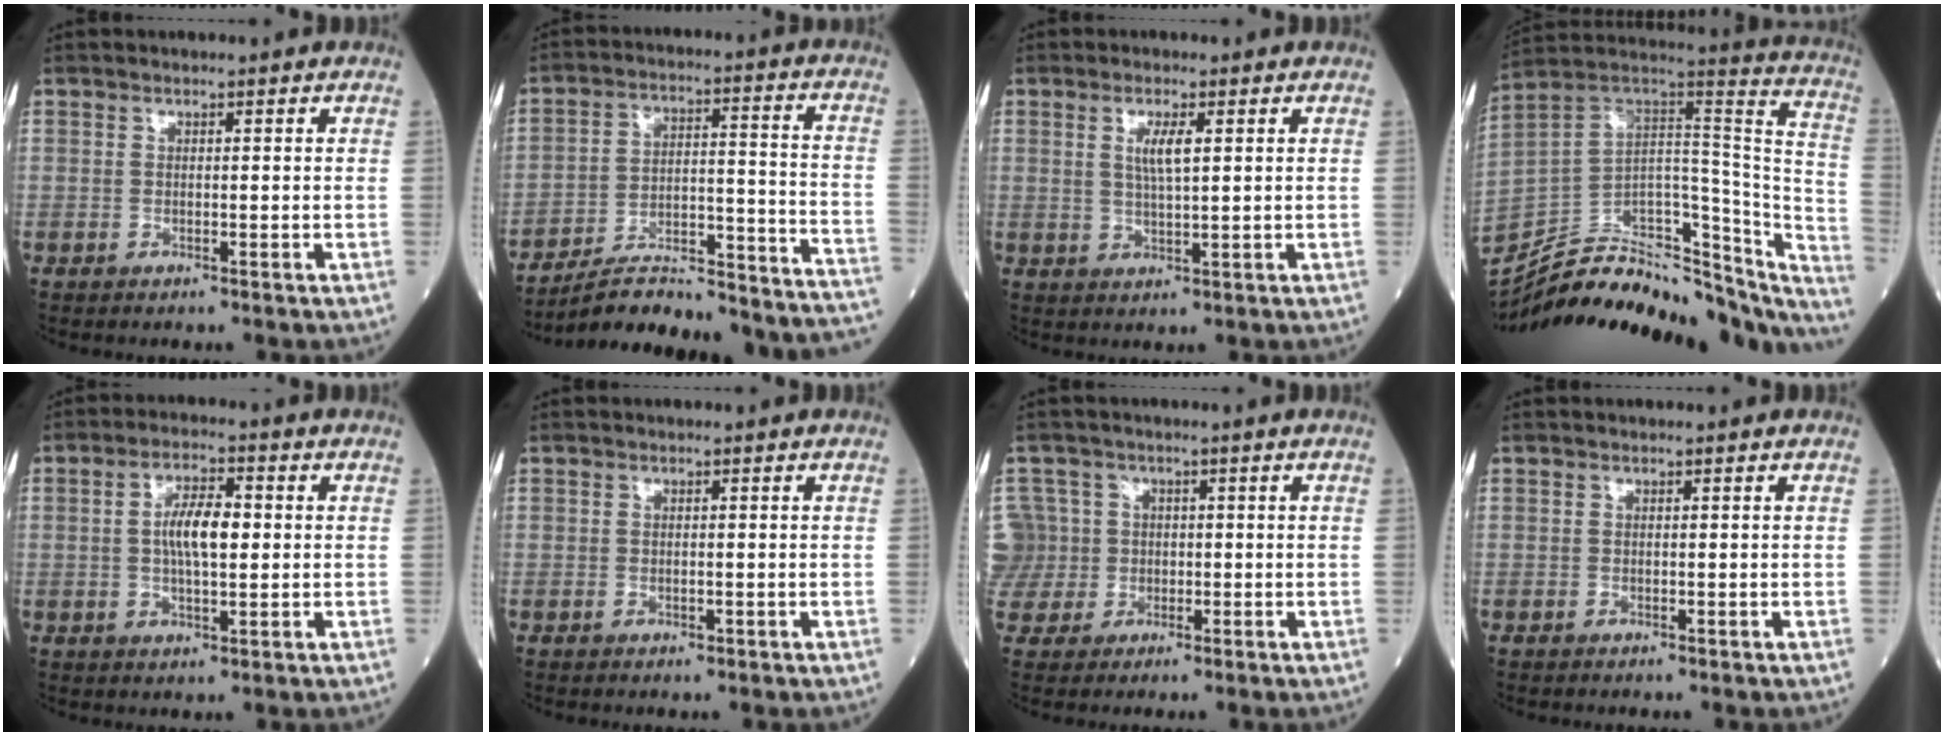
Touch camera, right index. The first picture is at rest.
{"total": 26.7, "force": [-25.0, 2.6, 9.1], "torque": [-0.072, 0.011, -0.346]}
{"total": 3.6, "force": [1.1, 0.5, 3.3], "torque": [-0.067, -0.001, 0.021]}
{"total": 35.9, "force": [-29.4, 11.8, 16.8], "torque": [-0.229, 0.000, -0.412]}
{"total": 6.6, "force": [0.5, 2.0, 6.2], "torque": [-0.119, 0.009, 0.007]}
{"total": 0.6, "force": [-0.2, 0.1, 0.6], "torque": [-0.013, -0.002, -0.001]}
{"total": 8.1, "force": [0.0, 8.1, 0.3], "torque": [-0.026, 0.042, 0.011]}
{"total": 0.0}